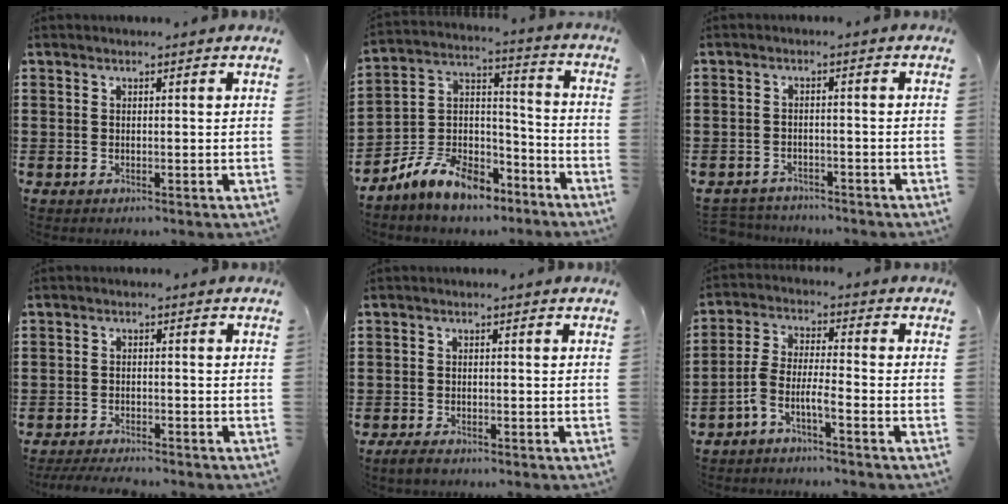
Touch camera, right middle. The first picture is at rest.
{"total": 10.2, "force": [-8.5, 4.0, 4.0], "torque": [-0.091, 0.027, -0.169]}
{"total": 2.6, "force": [-2.6, 0.6, -0.3], "torque": [-0.003, 0.000, -0.058]}
{"total": 3.2, "force": [-3.1, 0.4, 0.6], "torque": [-0.018, -0.001, -0.067]}
{"total": 1.7, "force": [-1.4, 0.7, 0.7], "torque": [-0.022, -0.001, -0.031]}
{"total": 4.3, "force": [-3.0, 0.4, 3.0], "torque": [-0.069, -0.003, -0.063]}